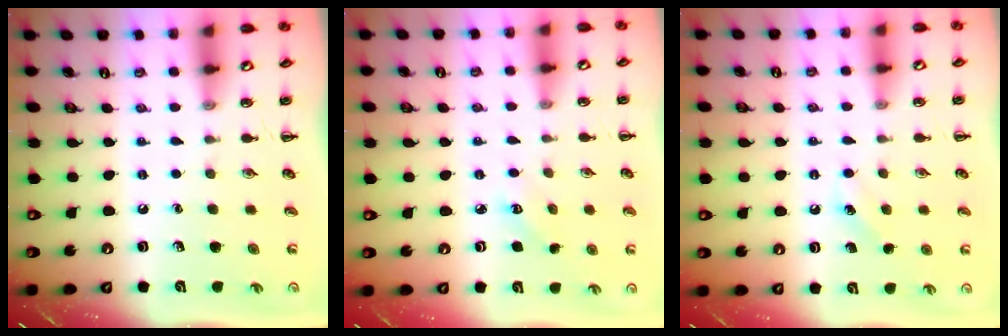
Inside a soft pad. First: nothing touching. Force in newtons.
{"total": 2.1, "press": 2.0, "slide": 0.6}
{"total": 5.3, "press": 5.0, "slide": 1.5}